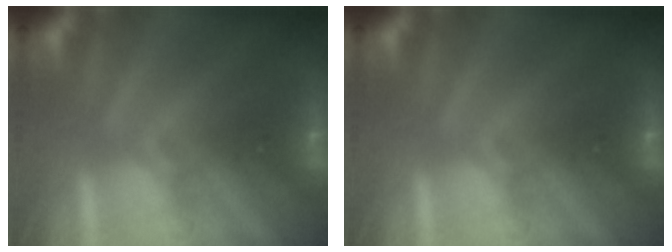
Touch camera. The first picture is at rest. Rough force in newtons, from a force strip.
{"total": 0.0}